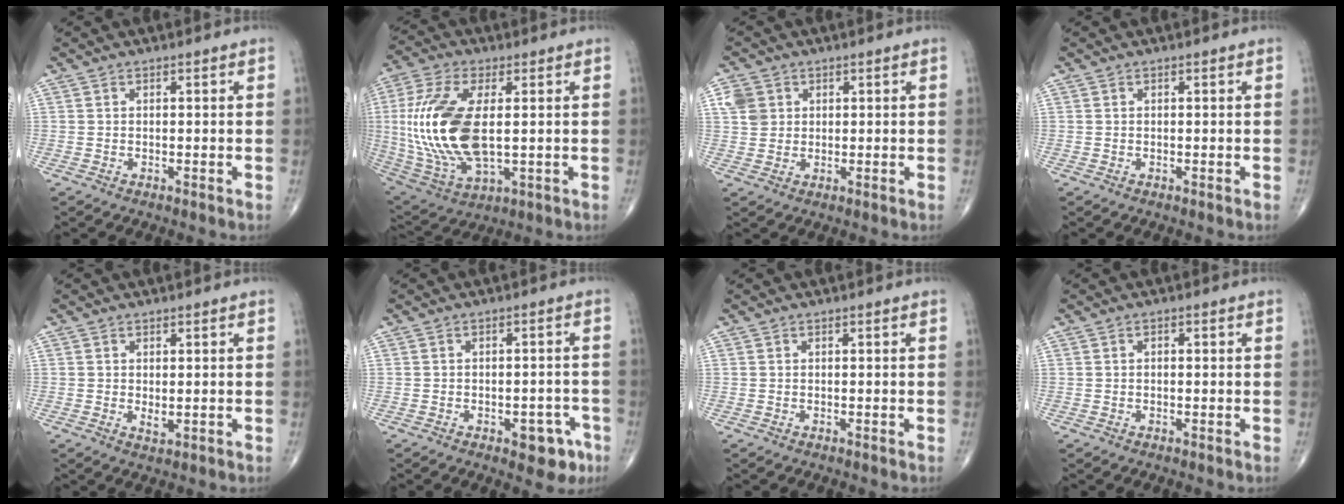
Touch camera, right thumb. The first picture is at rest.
{"total": 20.2, "force": [1.0, 9.6, 17.8], "torque": [-0.393, -0.012, 0.028]}
{"total": 4.3, "force": [1.5, 3.7, 1.6], "torque": [-0.017, 0.000, 0.030]}
{"total": 0.0}
{"total": 1.5, "force": [0.2, 0.8, 1.3], "torque": [-0.018, -0.006, 0.005]}
{"total": 6.1, "force": [-3.1, 3.3, 4.2], "torque": [-0.026, 0.021, -0.033]}
{"total": 0.0}
{"total": 0.9, "force": [0.2, 0.4, 0.8], "torque": [-0.018, 0.007, 0.003]}